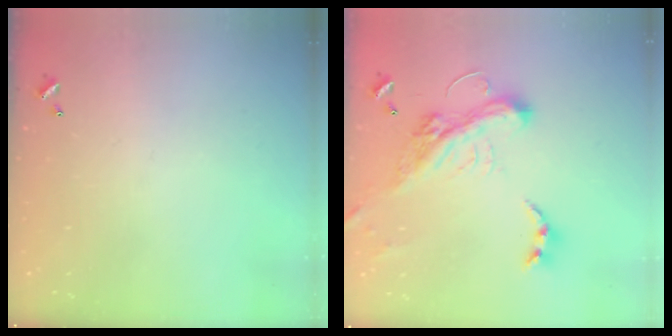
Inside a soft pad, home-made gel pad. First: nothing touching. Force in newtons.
{"total": 7.8, "press": 7.6, "slide": 1.9}